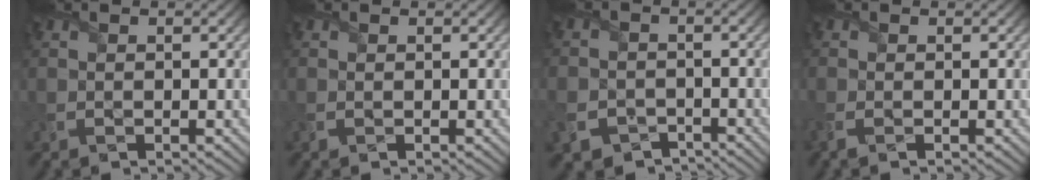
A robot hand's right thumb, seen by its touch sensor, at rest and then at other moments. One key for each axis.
{"total": 0.0}
{"total": 6.4, "fx": -3.5, "fy": 5.0, "fz": 1.7, "tx": -0.063, "ty": -0.027, "tz": -0.074}
{"total": 1.6, "fx": -0.8, "fy": 0.8, "fz": 1.1, "tx": -0.038, "ty": -0.005, "tz": -0.021}